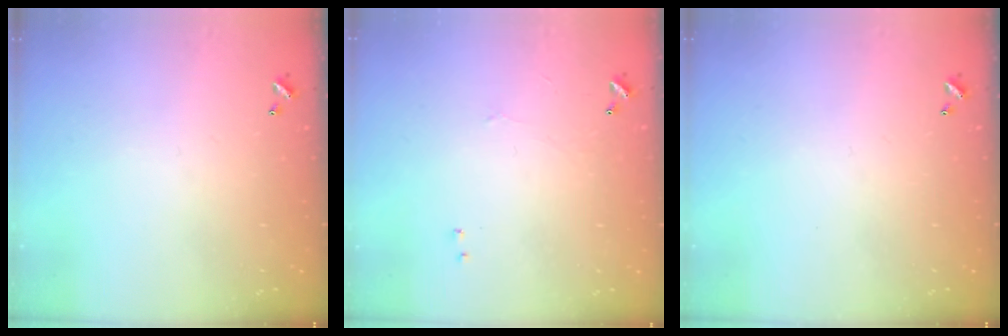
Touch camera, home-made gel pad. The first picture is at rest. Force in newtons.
{"total": 0.7, "press": 0.4, "slide": 0.5}
{"total": 0.0}